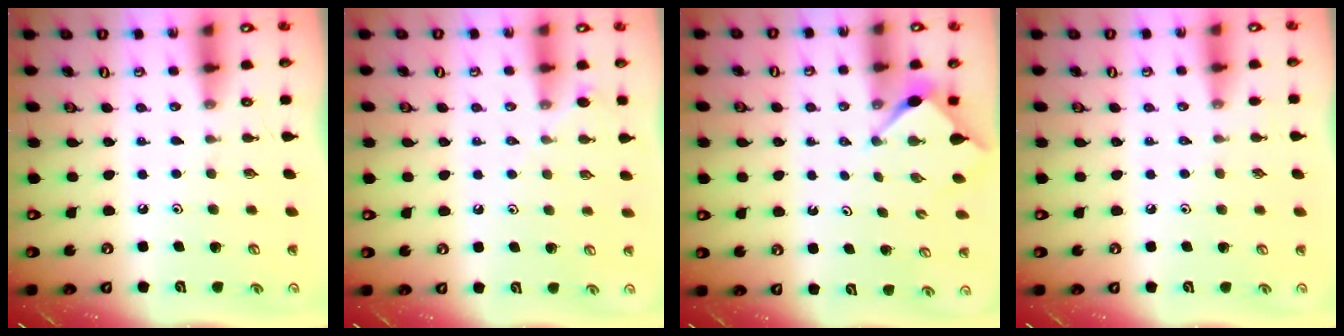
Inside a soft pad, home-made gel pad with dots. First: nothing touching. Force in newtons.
{"total": 3.6, "press": 3.6, "slide": 0.7}
{"total": 2.9, "press": 2.9, "slide": 0.4}
{"total": 1.9, "press": 1.8, "slide": 0.3}